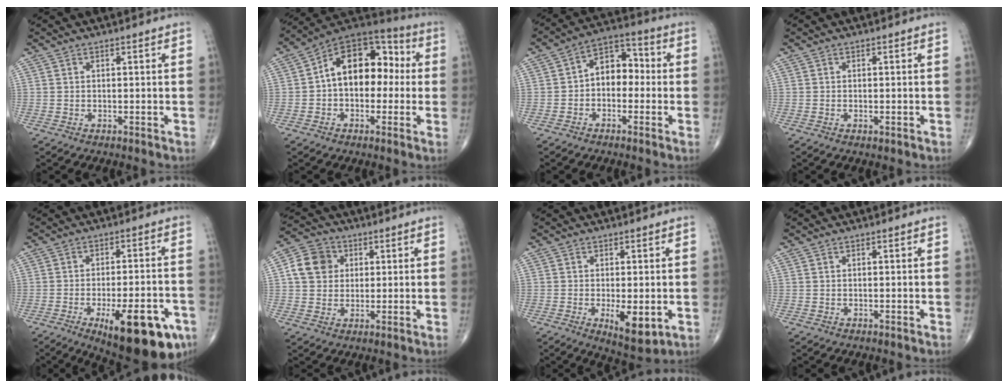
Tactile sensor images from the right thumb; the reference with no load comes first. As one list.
[{"total": 15.9, "force": [0.8, 10.4, 11.9], "torque": [-0.139, 0.052, -0.002]}, {"total": 8.4, "force": [-0.6, 5.9, 5.9], "torque": [-0.060, 0.036, -0.027]}, {"total": 0.7, "force": [-0.2, 0.4, 0.6], "torque": [-0.012, -0.003, -0.003]}, {"total": 18.5, "force": [-8.6, 6.5, 15.0], "torque": [-0.156, 0.025, -0.109]}, {"total": 8.3, "force": [1.7, 7.2, 3.6], "torque": [-0.046, 0.005, 0.021]}, {"total": 7.2, "force": [-1.7, 2.8, 6.4], "torque": [-0.096, -0.019, -0.021]}, {"total": 0.0}]